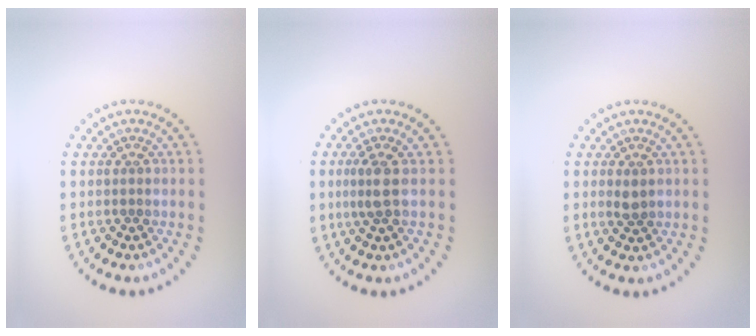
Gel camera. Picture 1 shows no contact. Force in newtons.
{"total": 1.9, "press": 1.6, "slide": 1.0}
{"total": 1.3, "press": 1.3, "slide": 0.2}